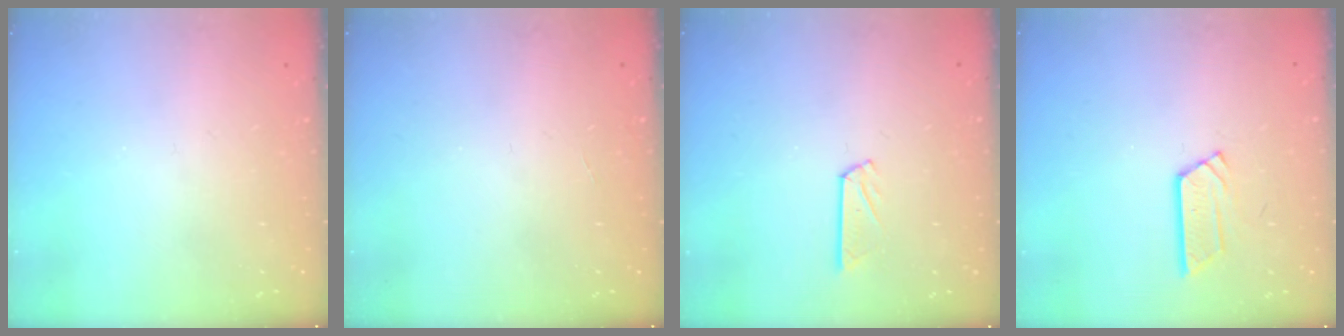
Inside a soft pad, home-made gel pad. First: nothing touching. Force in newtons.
{"total": 0.0}
{"total": 5.2, "press": 5.2, "slide": 0.3}
{"total": 5.1, "press": 5.1, "slide": 0.4}